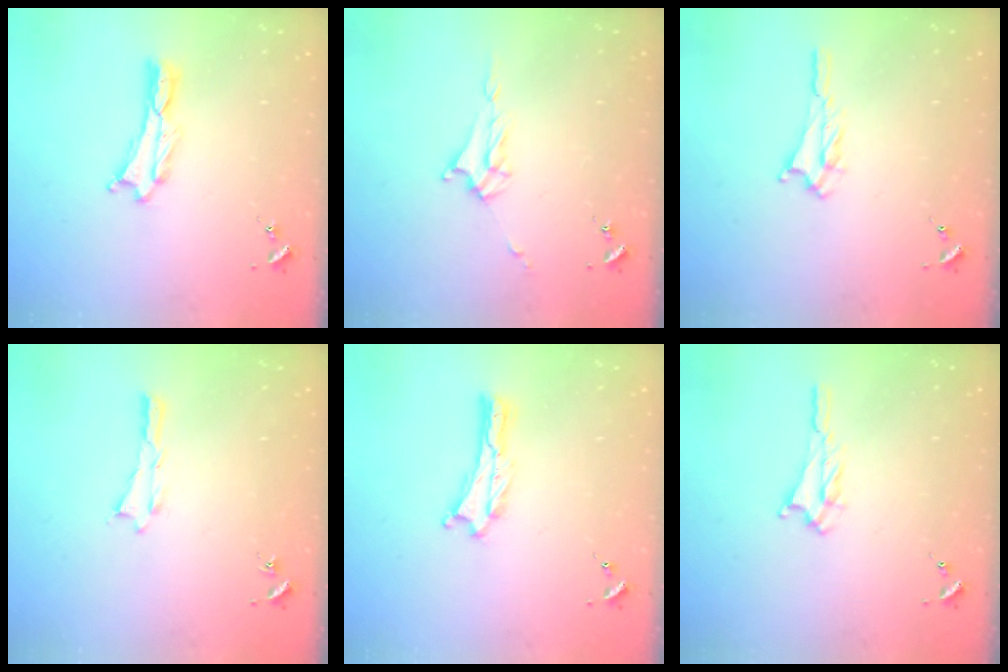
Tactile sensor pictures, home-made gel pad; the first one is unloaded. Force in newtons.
{"total": 4.0, "press": 4.0, "slide": 0.5}
{"total": 1.7, "press": 1.6, "slide": 0.3}
{"total": 0.0}
{"total": 0.0}
{"total": 1.7, "press": 1.6, "slide": 0.3}